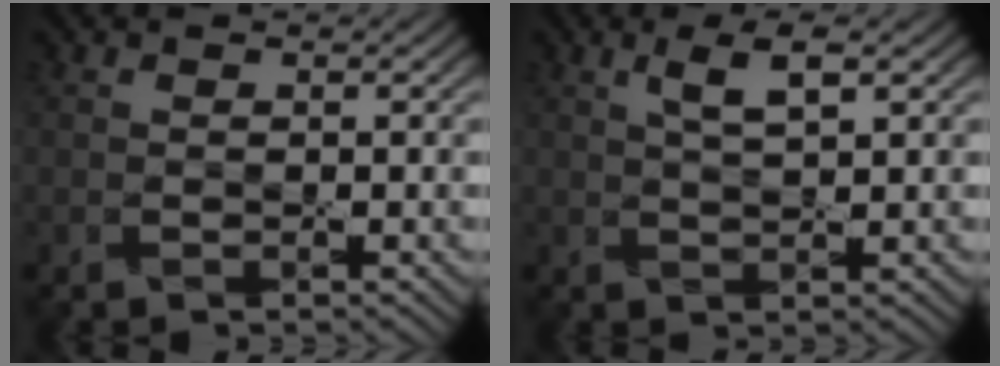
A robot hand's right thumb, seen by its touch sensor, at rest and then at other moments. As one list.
[{"total": 3.3, "force": [1.6, 0.6, 2.9], "torque": [-0.062, 0.005, 0.032]}]